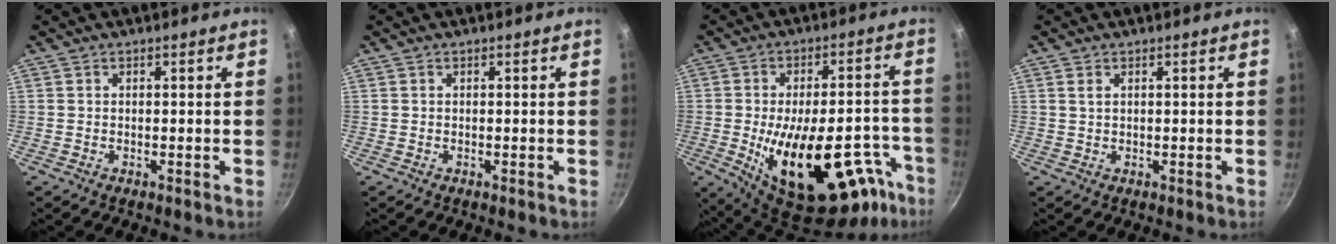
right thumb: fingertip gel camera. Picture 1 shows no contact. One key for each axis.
{"total": 0.0}
{"total": 28.0, "fx": -11.5, "fy": 13.2, "fz": 21.8, "tx": -0.265, "ty": 0.031, "tz": -0.148}
{"total": 1.2, "fx": 0.5, "fy": 0.6, "fz": 0.8, "tx": -0.015, "ty": 0.001, "tz": 0.011}